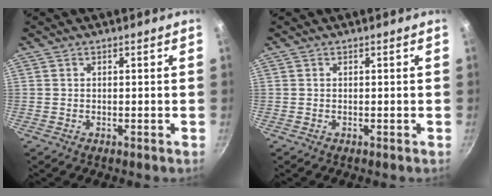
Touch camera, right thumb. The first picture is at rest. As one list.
[{"total": 0.0}]